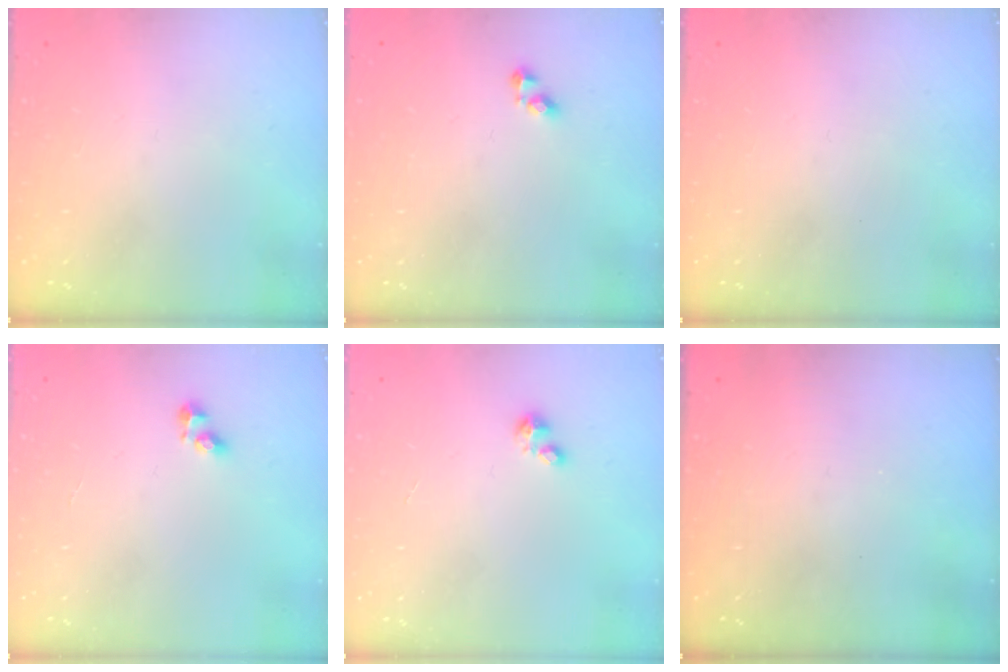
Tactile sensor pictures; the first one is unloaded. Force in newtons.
{"total": 2.7, "press": 2.7, "slide": 0.4}
{"total": 0.0}
{"total": 2.5, "press": 2.5, "slide": 0.2}
{"total": 0.9, "press": 0.9, "slide": 0.1}
{"total": 0.0}